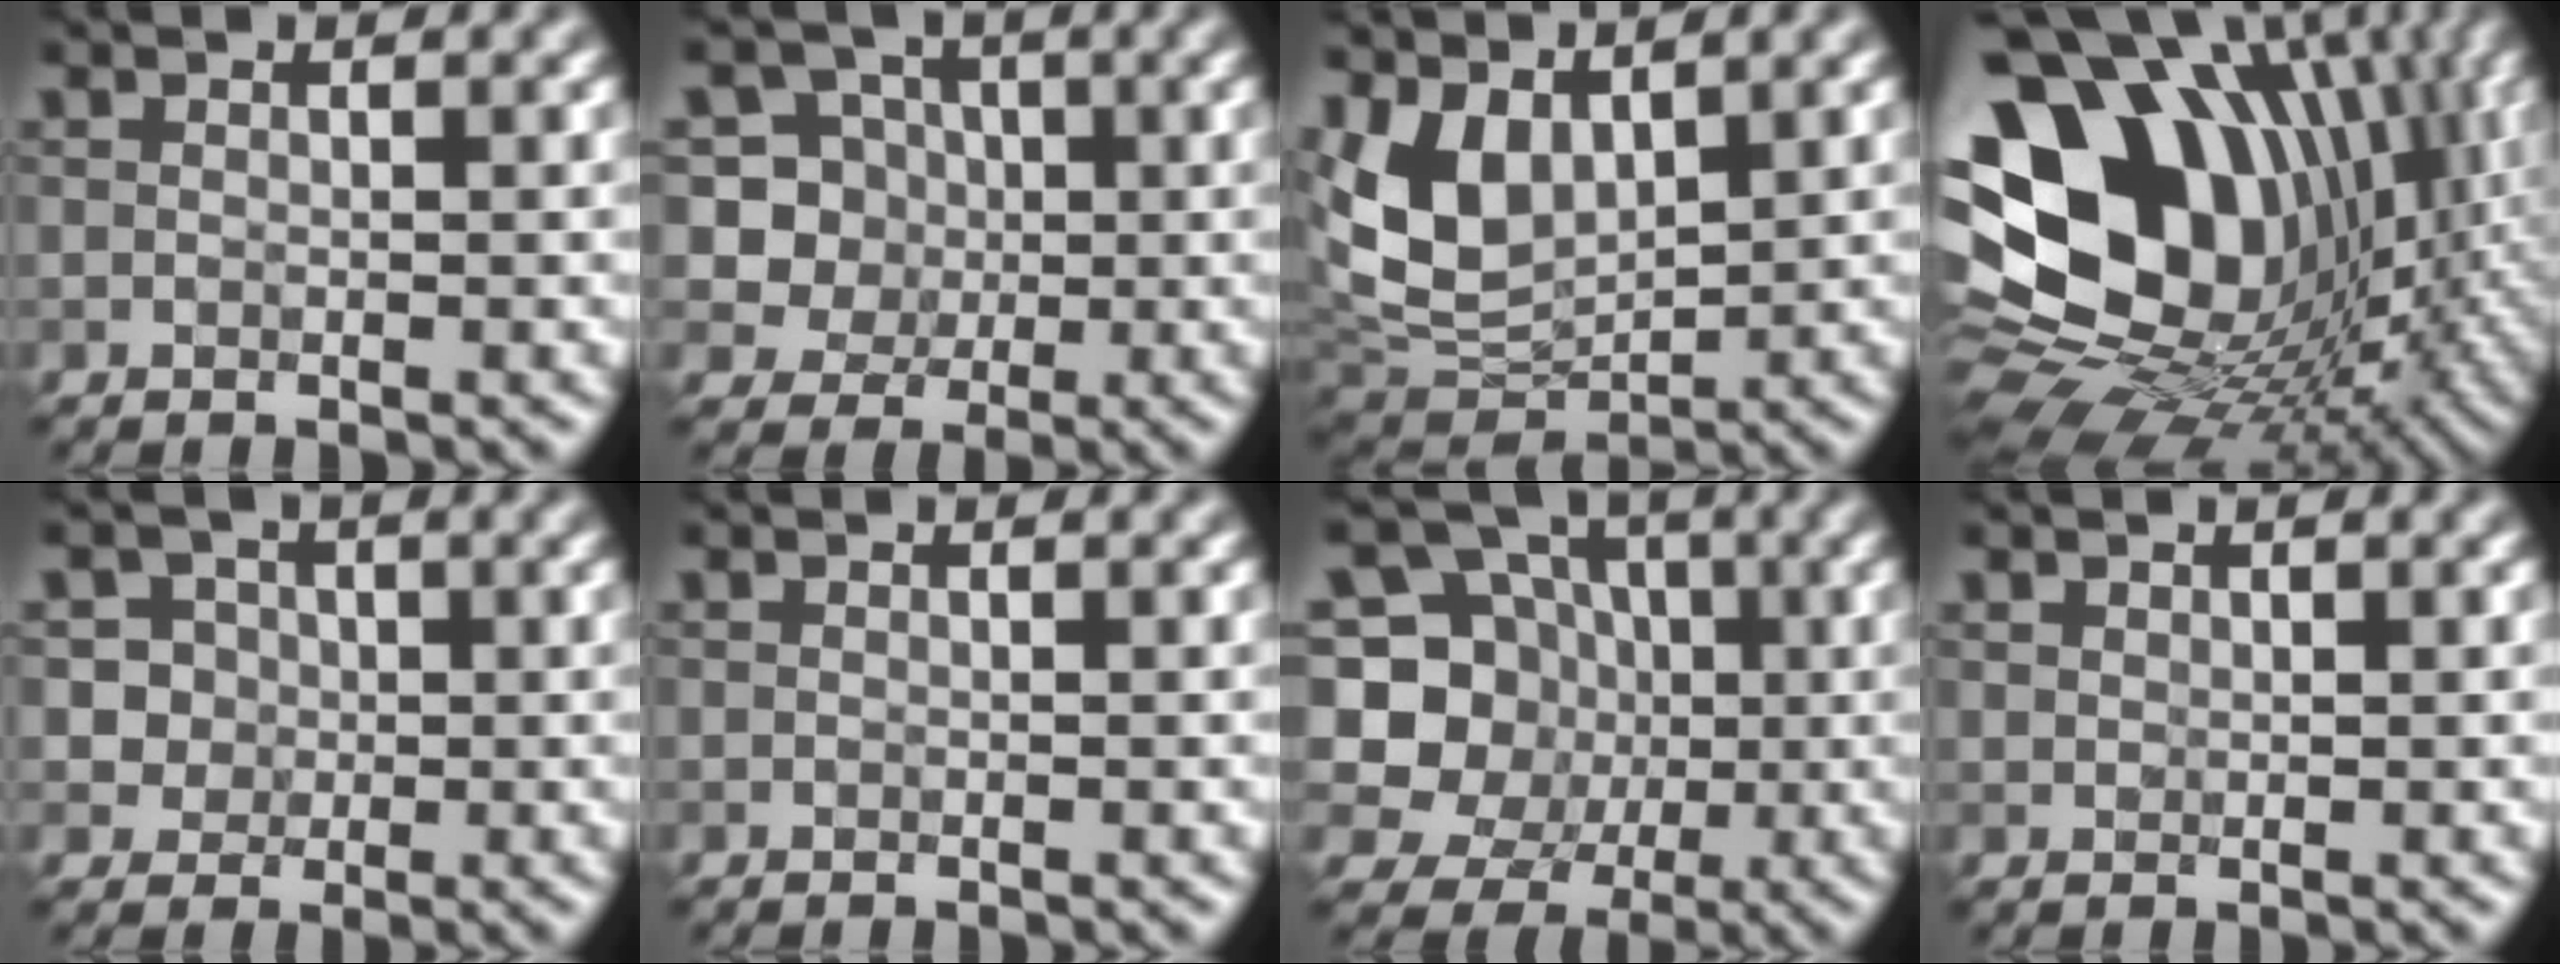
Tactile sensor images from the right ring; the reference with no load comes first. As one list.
[{"total": 6.7, "force": [1.2, 6.4, 1.5], "torque": [-0.031, 0.023, 0.022]}, {"total": 7.2, "force": [2.9, 4.3, 4.9], "torque": [-0.111, -0.010, 0.056]}, {"total": 20.3, "force": [3.2, 15.0, 13.2], "torque": [-0.241, -0.017, 0.085]}, {"total": 3.7, "force": [0.6, 3.6, 0.8], "torque": [0.010, 0.024, 0.006]}, {"total": 0.0}, {"total": 9.1, "force": [0.6, 8.4, 3.5], "torque": [-0.070, 0.026, -0.023]}, {"total": 0.6, "force": [0.6, 0.2, 0.0], "torque": [-0.001, 0.000, 0.014]}]